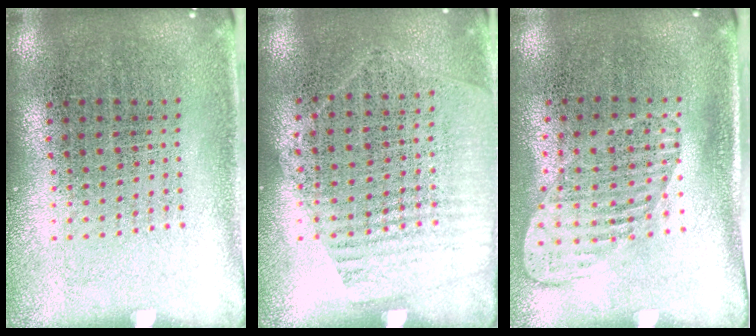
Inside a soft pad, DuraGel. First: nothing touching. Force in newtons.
{"total": 1.2, "press": 1.0, "slide": 0.7}
{"total": 1.4, "press": 1.1, "slide": 0.9}